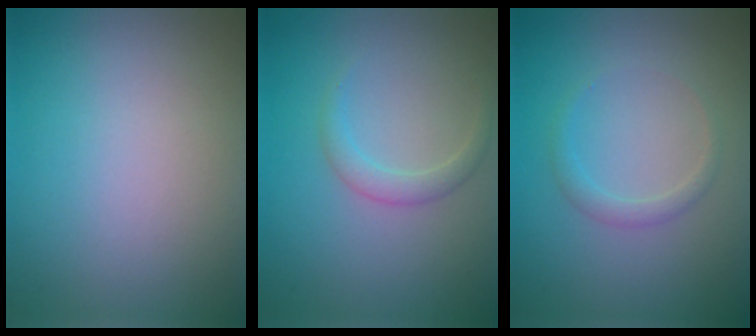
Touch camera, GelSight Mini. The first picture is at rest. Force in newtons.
{"total": 1.6, "press": 1.6, "slide": 0.2}
{"total": 1.2, "press": 1.2, "slide": 0.1}